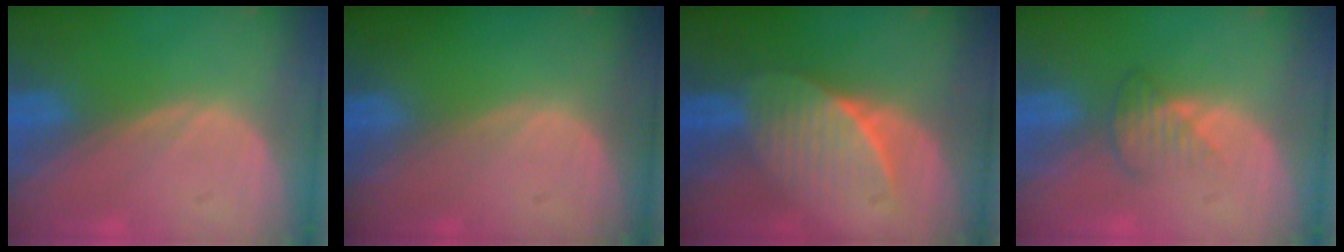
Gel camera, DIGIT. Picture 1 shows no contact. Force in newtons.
{"total": 0.0}
{"total": 7.5, "press": 6.6, "slide": 3.6}
{"total": 3.0, "press": 2.8, "slide": 1.1}